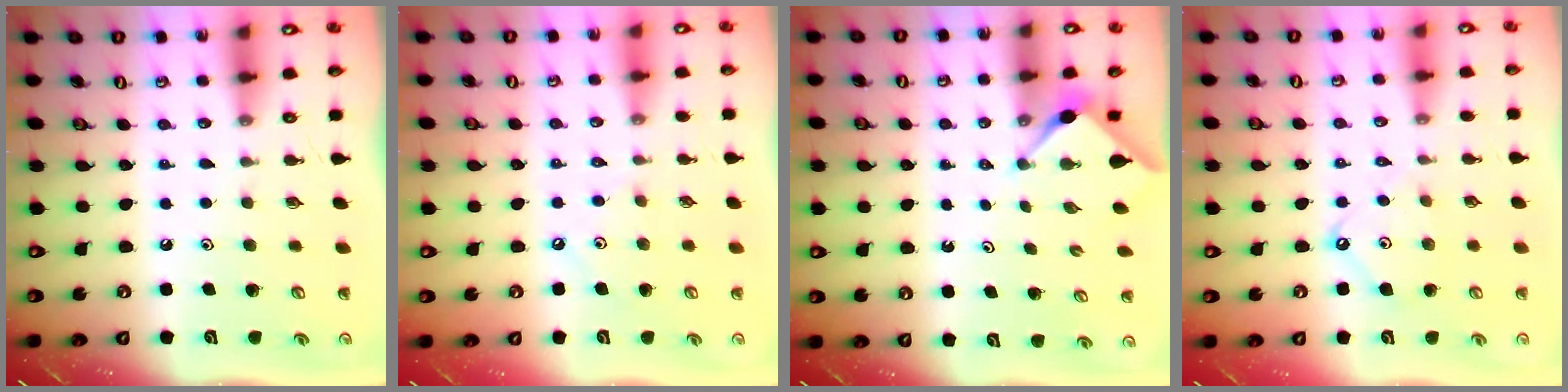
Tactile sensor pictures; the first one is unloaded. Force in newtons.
{"total": 5.5, "press": 5.4, "slide": 0.8}
{"total": 2.8, "press": 2.7, "slide": 0.5}
{"total": 6.7, "press": 6.6, "slide": 0.8}